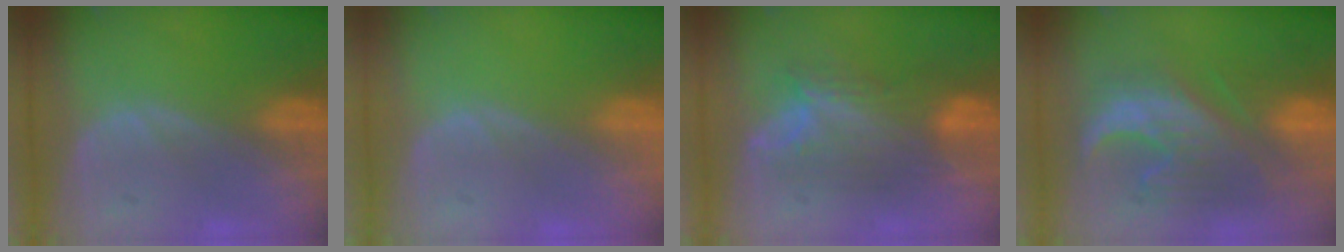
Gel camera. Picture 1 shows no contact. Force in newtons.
{"total": 0.0}
{"total": 7.7, "press": 7.3, "slide": 2.5}
{"total": 10.0, "press": 9.8, "slide": 1.9}